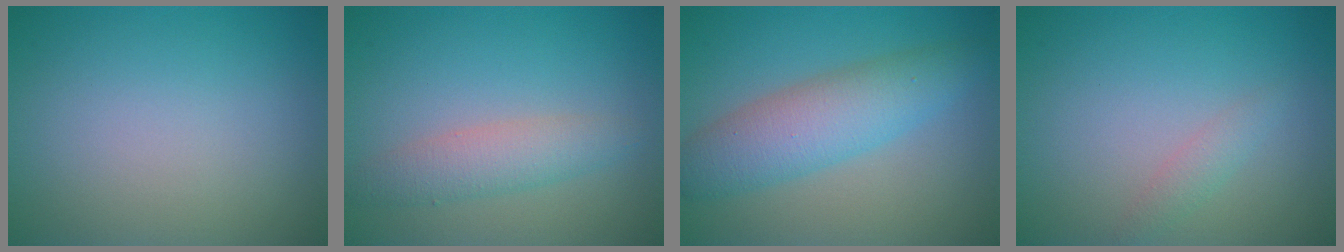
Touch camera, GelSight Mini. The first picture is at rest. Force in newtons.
{"total": 2.9, "press": 2.9, "slide": 0.1}
{"total": 5.5, "press": 5.5, "slide": 0.2}
{"total": 1.2, "press": 1.2, "slide": 0.1}